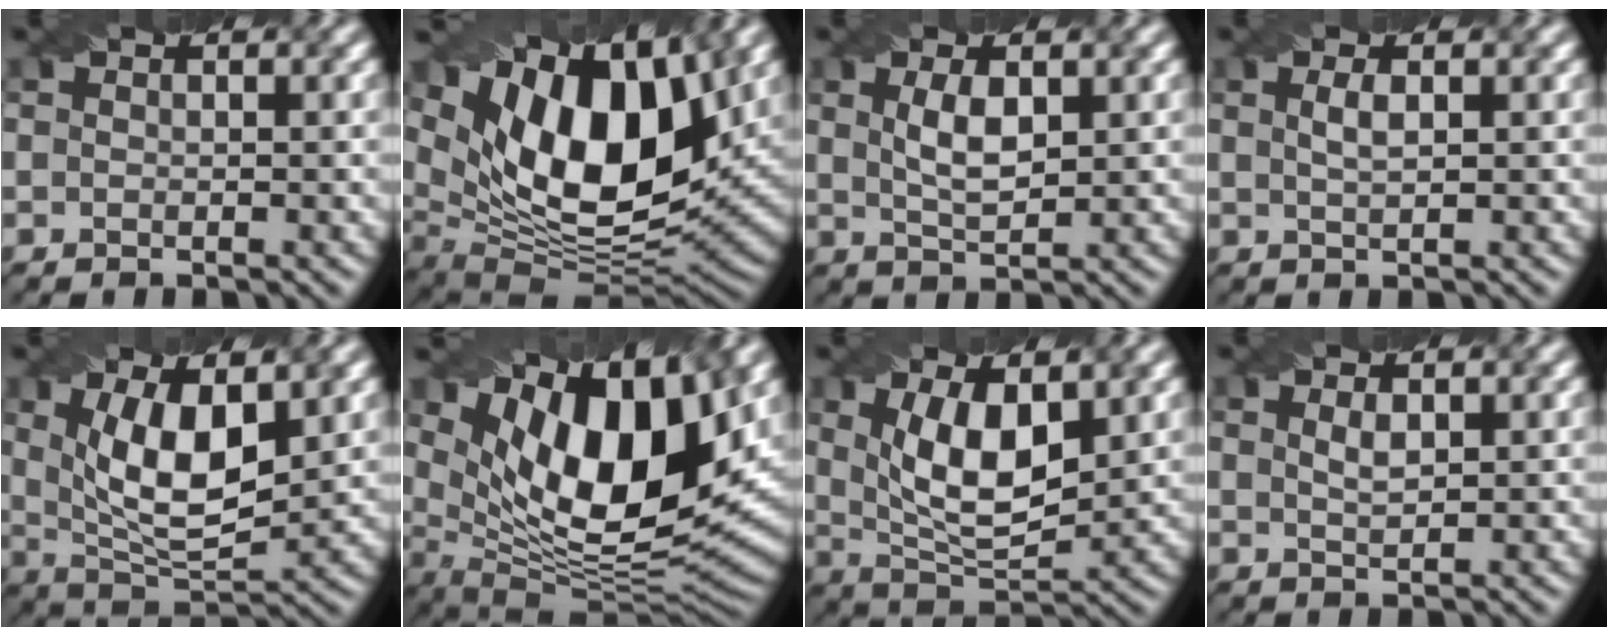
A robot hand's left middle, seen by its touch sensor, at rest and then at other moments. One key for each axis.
{"total": 16.2, "fx": 6.6, "fy": 8.0, "fz": 12.5, "tx": -0.203, "ty": 0.015, "tz": 0.108}
{"total": 3.0, "fx": 0.9, "fy": 1.2, "fz": 2.6, "tx": -0.057, "ty": 0.001, "tz": 0.021}
{"total": 1.5, "fx": 0.5, "fy": 0.4, "fz": 1.3, "tx": -0.026, "ty": 0.003, "tz": 0.011}
{"total": 7.9, "fx": 1.9, "fy": 3.2, "fz": 6.9, "tx": -0.134, "ty": -0.005, "tz": 0.035}
{"total": 14.7, "fx": 5.7, "fy": 6.5, "fz": 11.9, "tx": -0.202, "ty": 0.003, "tz": 0.100}
{"total": 7.3, "fx": 1.9, "fy": 3.1, "fz": 6.3, "tx": -0.120, "ty": -0.003, "tz": 0.036}
{"total": 1.1, "fx": 0.6, "fy": 0.3, "fz": 0.9, "tx": -0.019, "ty": 0.000, "tz": 0.014}